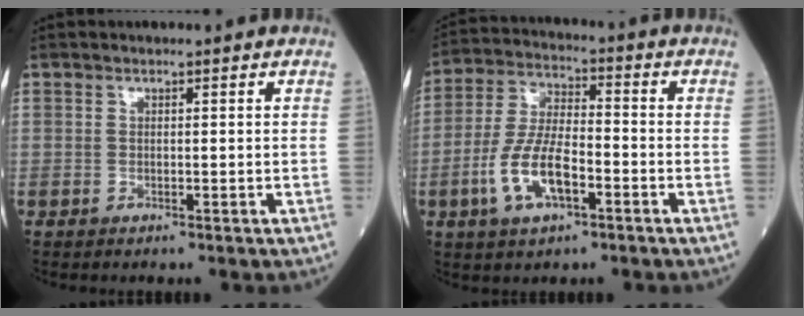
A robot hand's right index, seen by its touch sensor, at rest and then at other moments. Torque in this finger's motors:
{"motor_torque": [1.40, -0.50, 0.82, 0.20]}